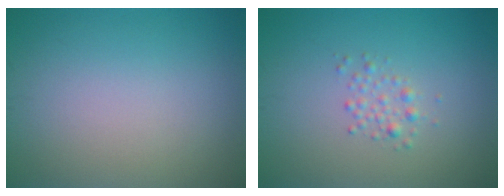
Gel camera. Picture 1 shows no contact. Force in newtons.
{"total": 1.3, "press": 1.3, "slide": 0.0}